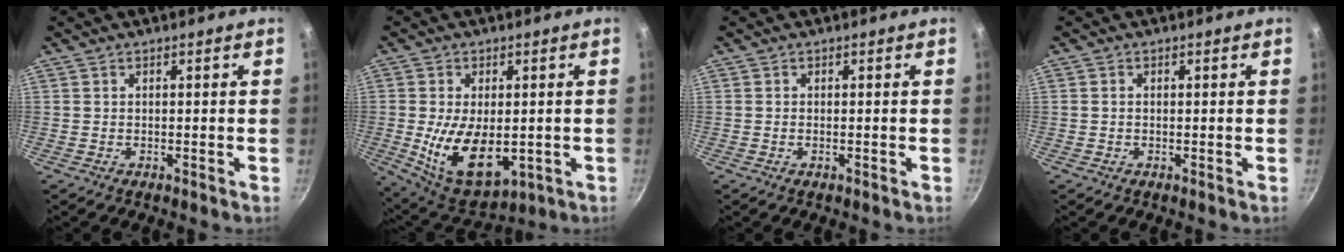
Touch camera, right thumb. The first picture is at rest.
{"total": 14.1, "force": [-1.7, 8.0, 11.5], "torque": [-0.185, -0.012, -0.009]}
{"total": 0.6, "force": [-0.2, 0.2, 0.5], "torque": [-0.010, 0.002, -0.003]}
{"total": 0.6, "force": [0.0, 0.5, 0.4], "torque": [-0.006, 0.004, -0.002]}